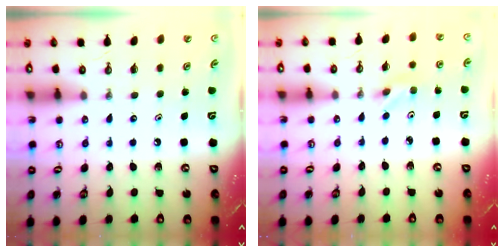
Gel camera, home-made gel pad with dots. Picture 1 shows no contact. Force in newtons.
{"total": 2.1, "press": 2.0, "slide": 0.6}